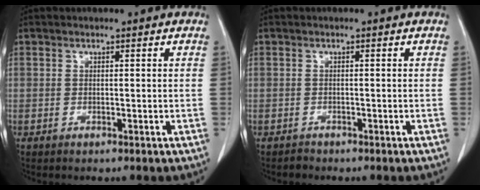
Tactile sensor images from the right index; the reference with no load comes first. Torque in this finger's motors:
{"motor_torque": [-0.07, 0.02, -0.36, -0.08]}